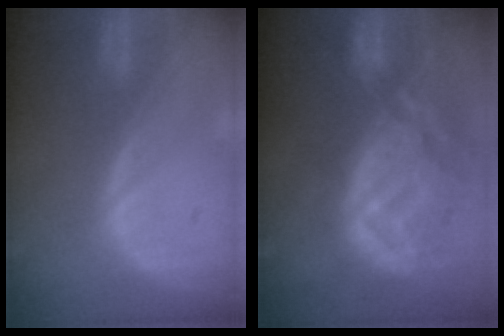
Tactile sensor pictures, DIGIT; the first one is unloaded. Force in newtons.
{"total": 12.7, "press": 11.2, "slide": 5.9}